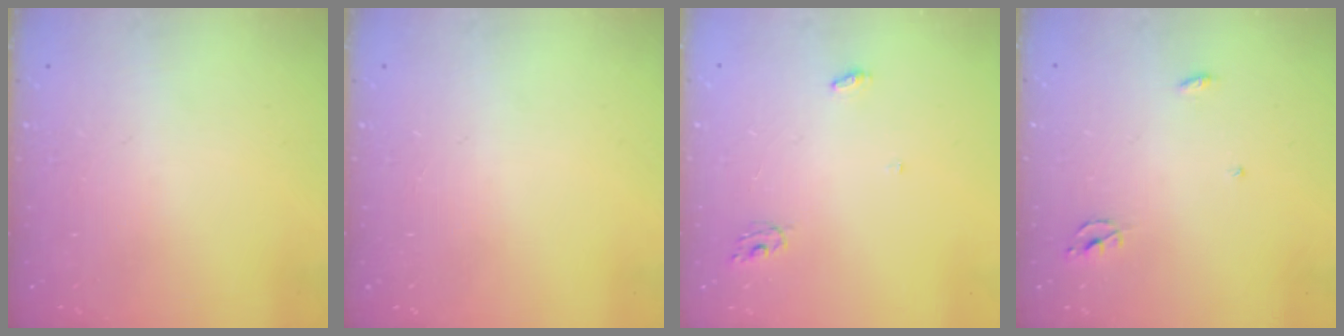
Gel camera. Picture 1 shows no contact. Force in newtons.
{"total": 0.0}
{"total": 3.7, "press": 3.7, "slide": 0.2}
{"total": 2.3, "press": 2.3, "slide": 0.1}